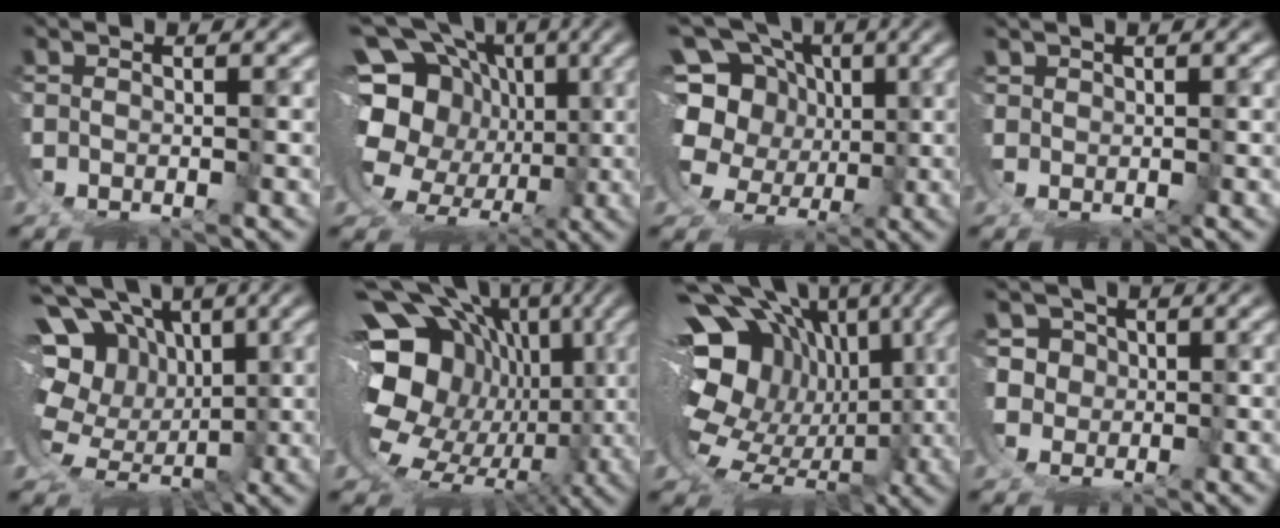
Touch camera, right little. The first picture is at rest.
{"total": 16.6, "force": [1.1, 13.2, 10.0], "torque": [-0.181, -0.041, 0.026]}
{"total": 13.4, "force": [1.7, 10.4, 8.3], "torque": [-0.158, -0.031, 0.032]}
{"total": 1.0, "force": [1.0, -0.1, 0.0], "torque": [-0.003, 0.002, 0.026]}
{"total": 13.7, "force": [1.7, 10.2, 9.1], "torque": [-0.173, -0.041, 0.043]}
{"total": 19.0, "force": [0.8, 13.8, 13.0], "torque": [-0.235, -0.051, 0.026]}
{"total": 17.7, "force": [1.3, 13.0, 12.0], "torque": [-0.215, -0.044, 0.031]}
{"total": 6.3, "force": [1.0, 5.8, 2.4], "torque": [-0.078, -0.023, 0.023]}